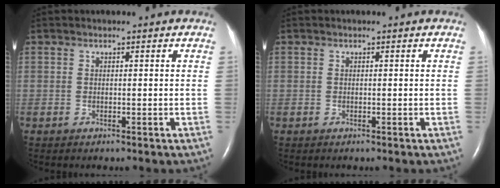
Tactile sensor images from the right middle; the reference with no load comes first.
{"total": 0.0}